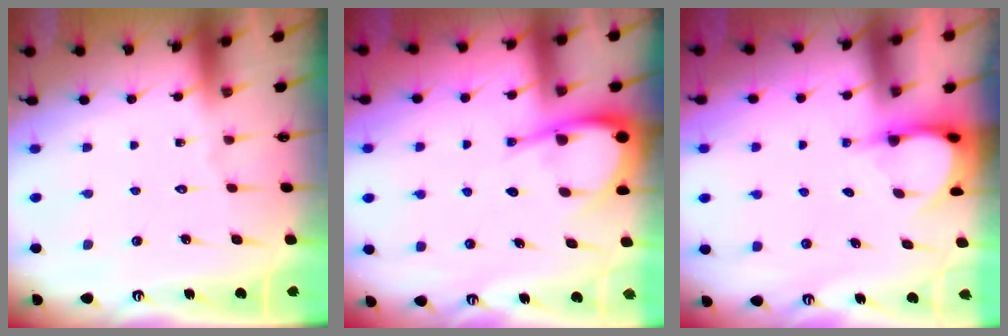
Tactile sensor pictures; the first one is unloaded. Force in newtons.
{"total": 7.4, "press": 7.4, "slide": 0.8}
{"total": 4.0, "press": 4.0, "slide": 0.2}